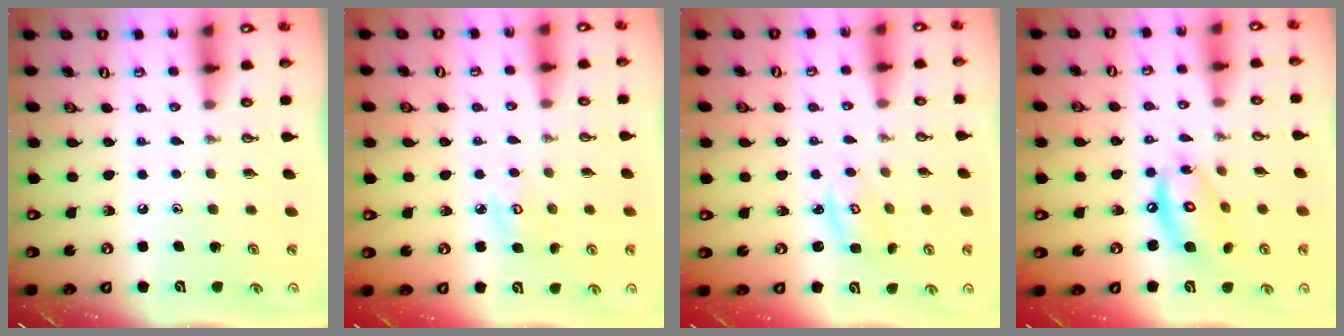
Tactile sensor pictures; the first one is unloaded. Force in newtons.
{"total": 4.6, "press": 4.6, "slide": 0.5}
{"total": 2.9, "press": 2.9, "slide": 0.4}
{"total": 13.0, "press": 13.0, "slide": 1.1}